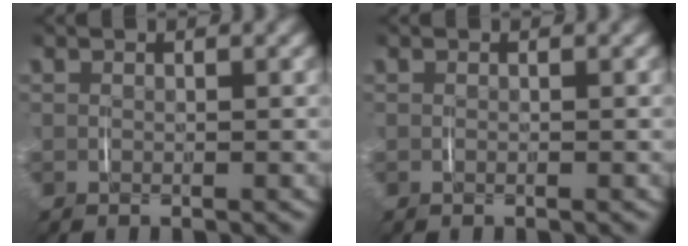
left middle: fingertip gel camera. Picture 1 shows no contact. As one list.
[{"total": 0.0}]